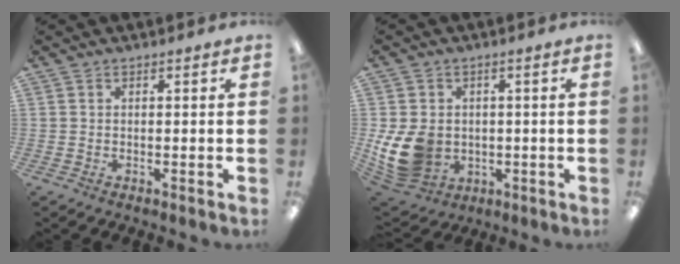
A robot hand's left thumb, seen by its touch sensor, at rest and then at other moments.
{"total": 11.8, "force": [-1.3, 9.6, 6.6], "torque": [-0.157, -0.001, -0.015]}